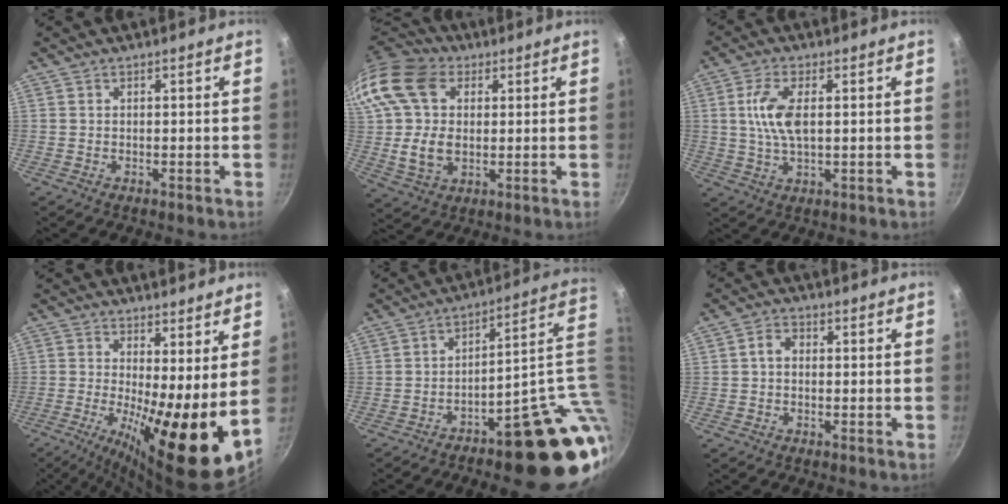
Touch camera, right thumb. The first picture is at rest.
{"total": 18.9, "force": [3.6, 13.8, 12.4], "torque": [-0.237, 0.013, 0.062]}
{"total": 7.9, "force": [1.2, 3.5, 7.0], "torque": [-0.140, 0.002, 0.023]}
{"total": 14.6, "force": [0.0, 3.5, 14.2], "torque": [-0.217, -0.023, -0.003]}
{"total": 21.3, "force": [-3.7, 7.4, 19.6], "torque": [-0.189, 0.017, -0.039]}
{"total": 2.6, "force": [-0.1, 2.0, 1.7], "torque": [-0.025, 0.009, -0.006]}